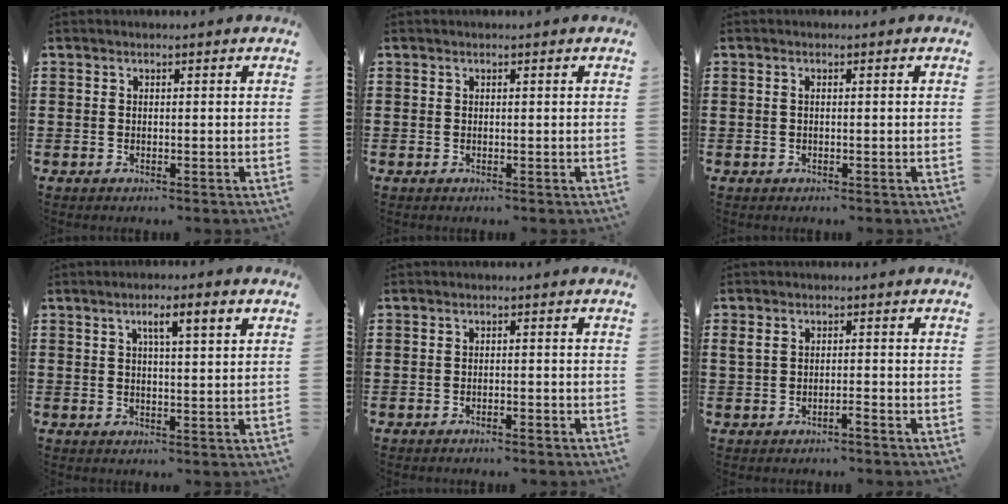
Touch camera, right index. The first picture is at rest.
{"total": 0.0}
{"total": 0.6, "force": [0.0, 0.1, 0.6], "torque": [-0.012, -0.002, 0.001]}
{"total": 3.9, "force": [1.5, 0.6, 3.6], "torque": [-0.066, -0.001, 0.019]}
{"total": 1.0, "force": [-0.9, 0.0, 0.4], "torque": [-0.011, -0.004, -0.017]}
{"total": 1.3, "force": [-0.6, 0.6, 1.0], "torque": [-0.023, 0.003, -0.013]}